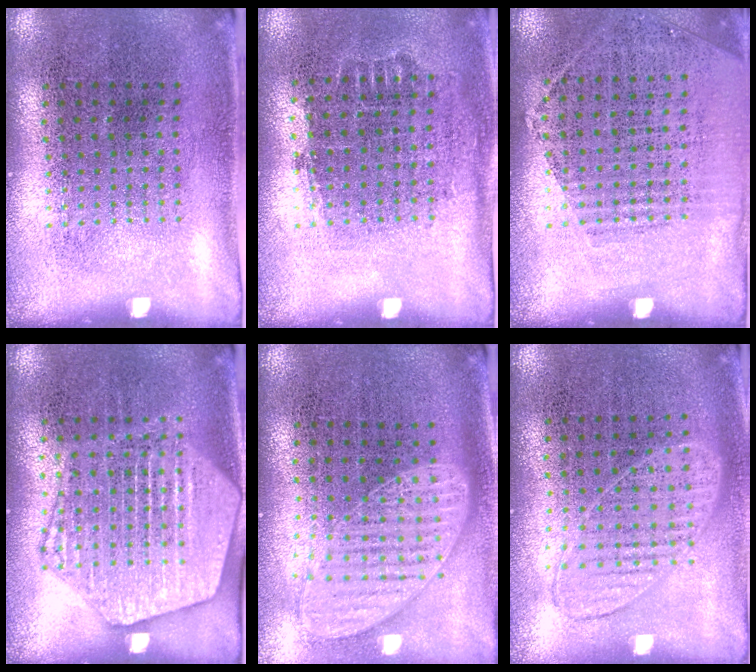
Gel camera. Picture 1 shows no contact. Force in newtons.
{"total": 0.7, "press": 0.6, "slide": 0.3}
{"total": 1.1, "press": 1.0, "slide": 0.6}
{"total": 2.2, "press": 2.2, "slide": 0.2}
{"total": 1.5, "press": 1.3, "slide": 0.8}
{"total": 0.9, "press": 0.9, "slide": 0.4}